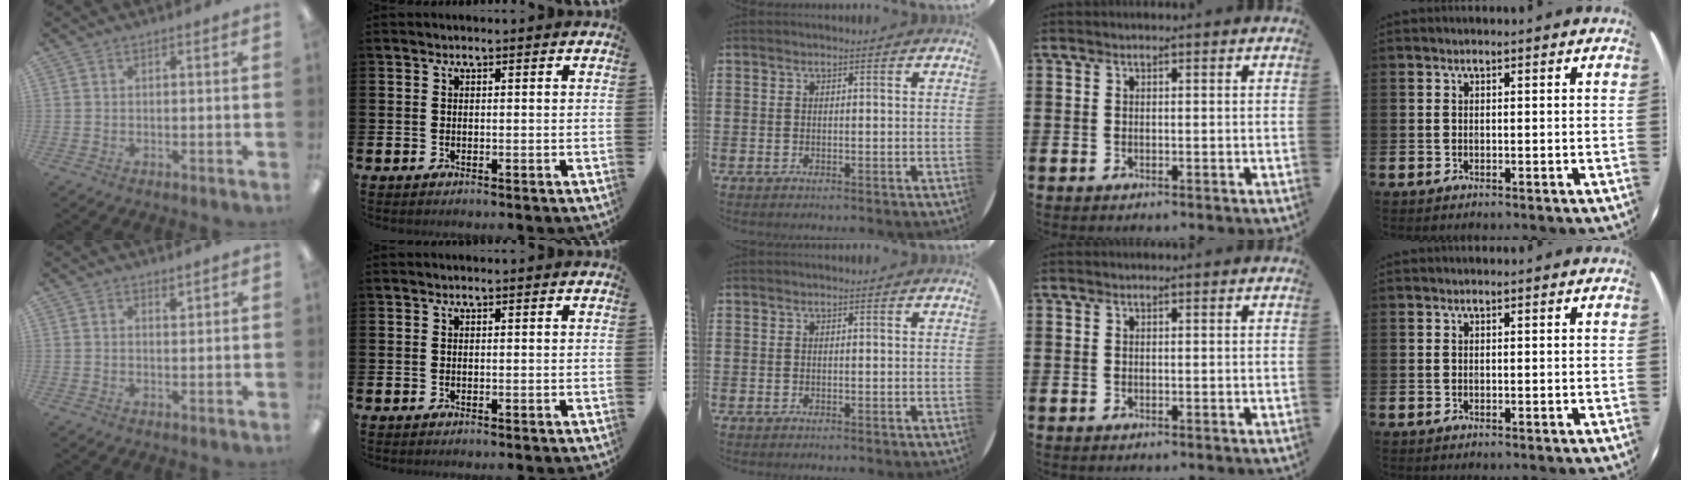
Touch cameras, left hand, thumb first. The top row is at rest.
{"thumb": {"total": 1.6, "force": [1.1, 0.7, 0.8], "torque": [-0.002, -0.006, 0.017]}}